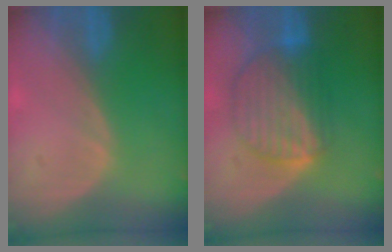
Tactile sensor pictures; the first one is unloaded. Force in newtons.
{"total": 8.8, "press": 7.8, "slide": 4.2}